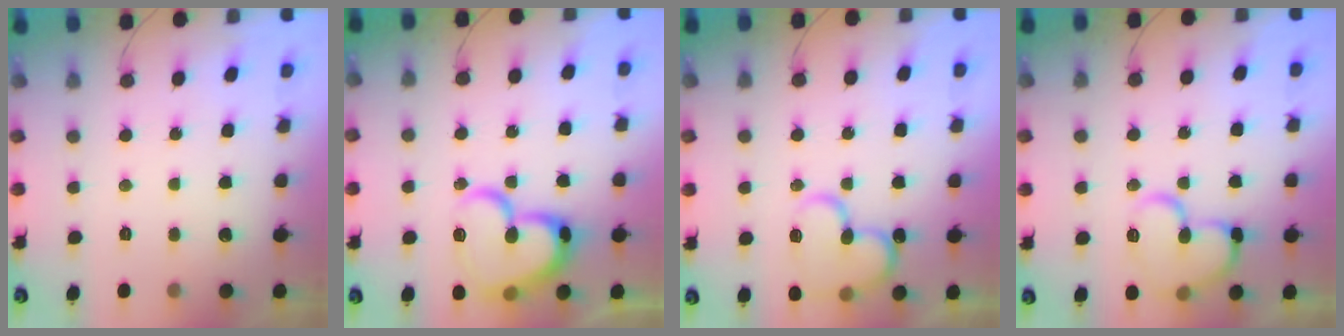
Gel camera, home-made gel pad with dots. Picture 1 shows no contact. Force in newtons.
{"total": 20.0, "press": 19.9, "slide": 2.4}
{"total": 15.8, "press": 15.7, "slide": 1.8}
{"total": 13.7, "press": 13.6, "slide": 1.8}